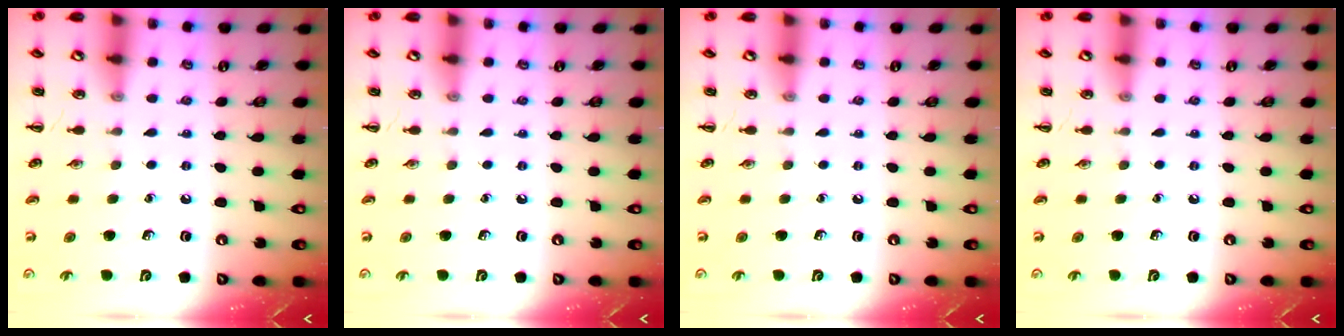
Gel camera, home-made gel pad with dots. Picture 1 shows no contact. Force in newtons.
{"total": 0.0}
{"total": 0.0}
{"total": 0.0}